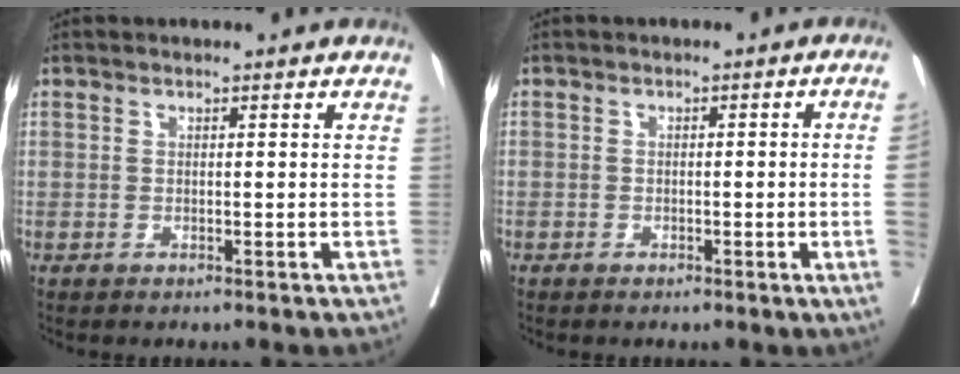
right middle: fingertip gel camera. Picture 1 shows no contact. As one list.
[{"total": 3.4, "force": [-0.6, -0.3, 3.4], "torque": [-0.043, 0.006, -0.008]}]